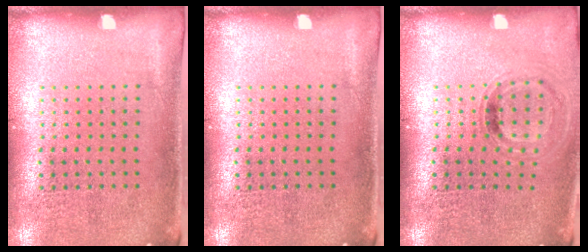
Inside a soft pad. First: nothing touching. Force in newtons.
{"total": 0.0}
{"total": 0.9, "press": 0.9, "slide": 0.1}